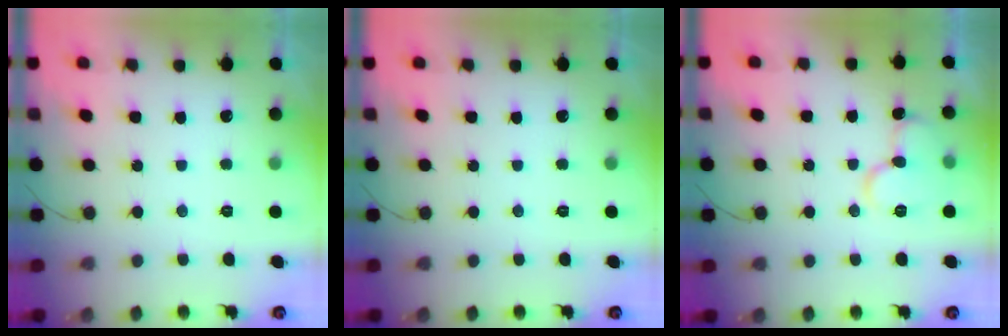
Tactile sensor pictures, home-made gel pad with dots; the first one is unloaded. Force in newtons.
{"total": 0.0}
{"total": 10.8, "press": 10.7, "slide": 1.3}